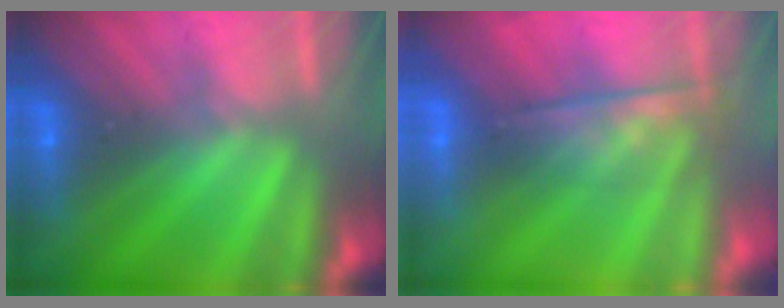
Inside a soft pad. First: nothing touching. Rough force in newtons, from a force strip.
{"total": 4.4}